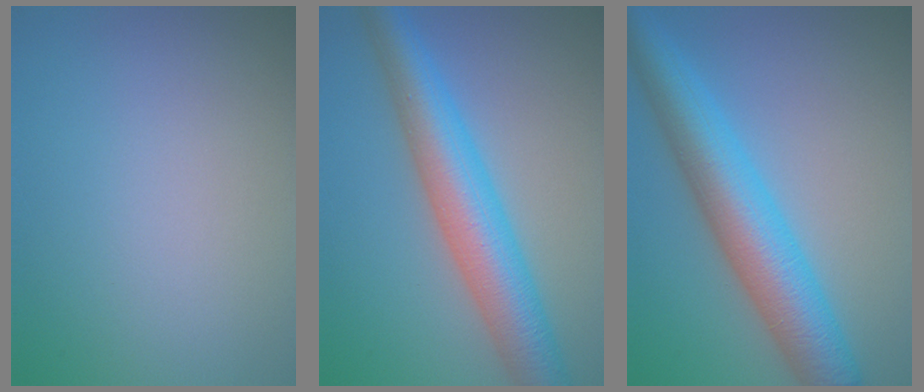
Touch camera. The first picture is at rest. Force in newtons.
{"total": 8.0, "press": 8.0, "slide": 0.2}
{"total": 8.4, "press": 8.4, "slide": 0.2}